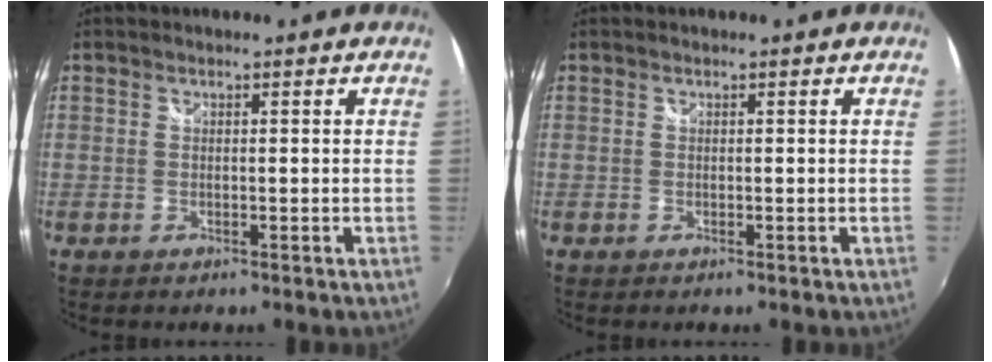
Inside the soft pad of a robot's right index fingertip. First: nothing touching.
{"total": 0.0}